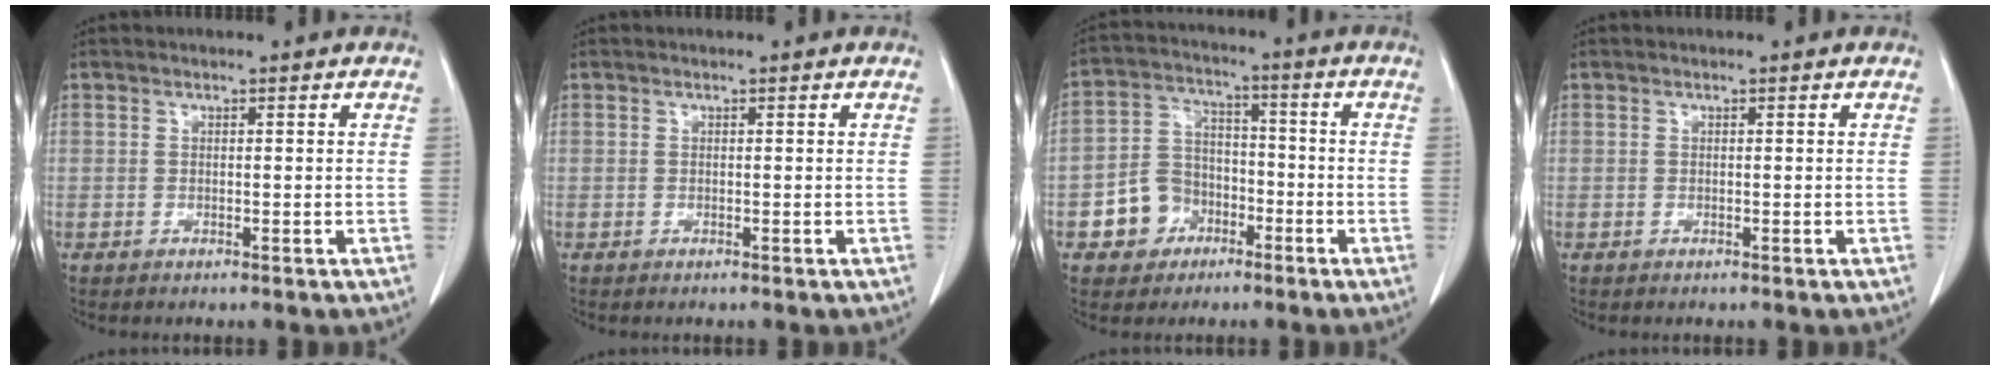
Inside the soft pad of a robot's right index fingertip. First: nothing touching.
{"total": 0.0}
{"total": 7.9, "force": [-3.5, 6.7, 2.3], "torque": [-0.048, 0.021, -0.052]}
{"total": 0.0}